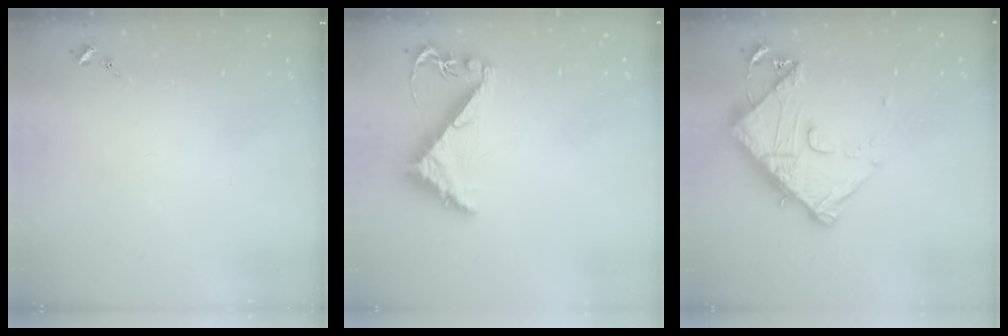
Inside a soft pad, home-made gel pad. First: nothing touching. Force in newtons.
{"total": 7.9, "press": 7.9, "slide": 0.8}
{"total": 13.6, "press": 13.5, "slide": 1.3}